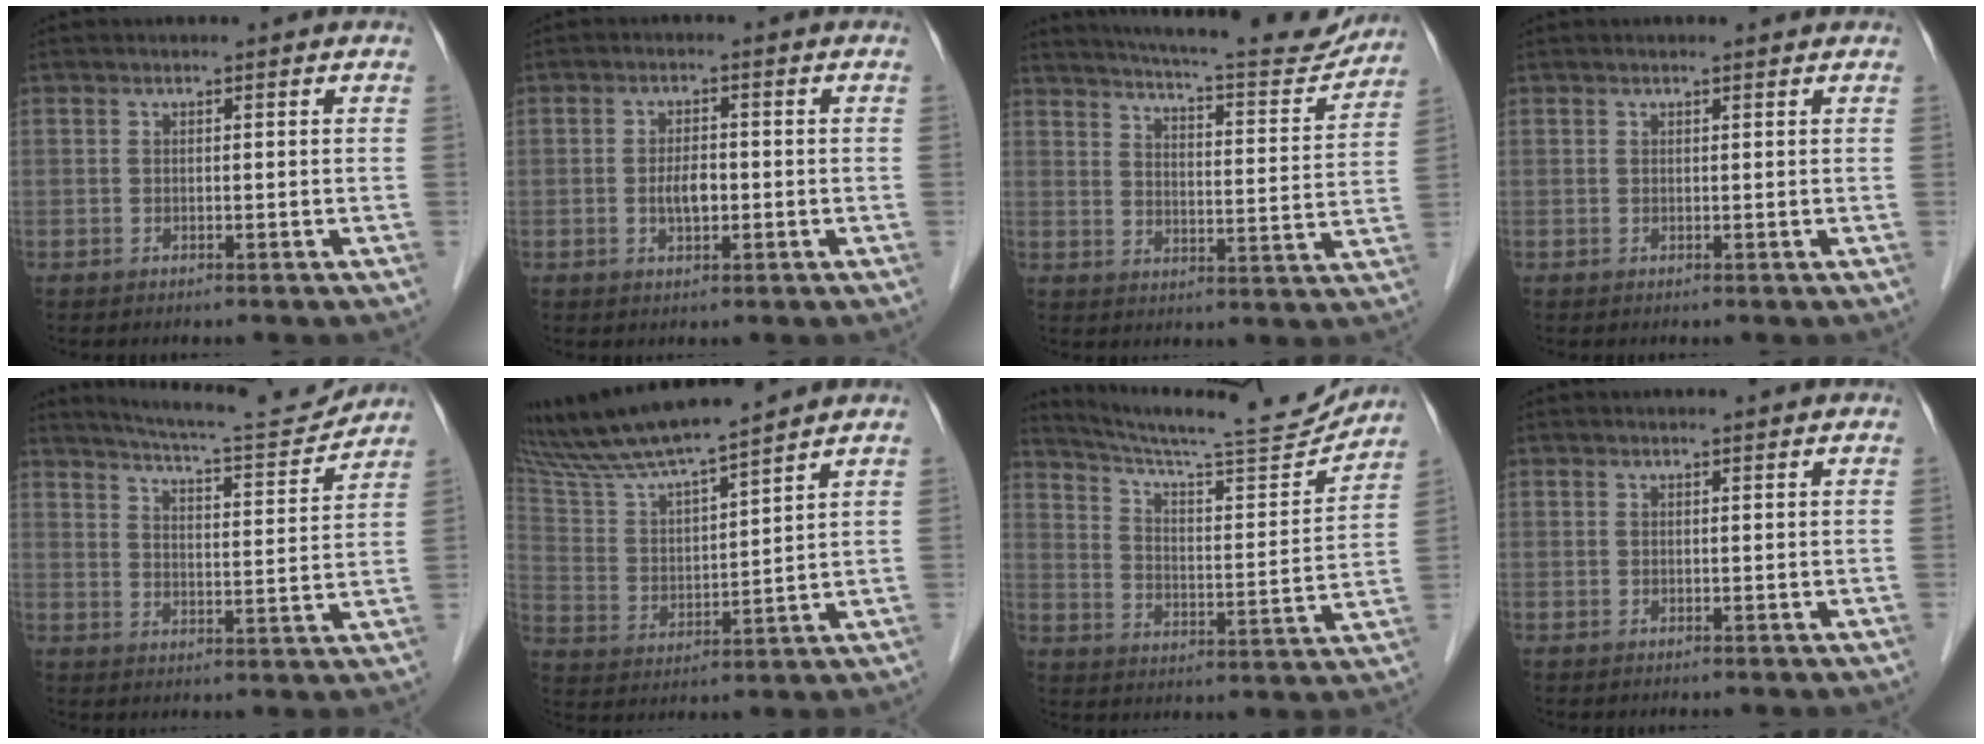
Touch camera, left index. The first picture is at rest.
{"total": 3.2, "force": [-0.6, 1.4, 2.8], "torque": [-0.053, 0.001, -0.011]}
{"total": 18.7, "force": [17.4, 2.3, 6.7], "torque": [-0.102, -0.030, 0.224]}
{"total": 1.0, "force": [0.9, 0.1, 0.4], "torque": [-0.009, 0.010, 0.014]}
{"total": 12.9, "force": [12.4, 0.2, 3.6], "torque": [-0.060, -0.006, 0.173]}
{"total": 13.2, "force": [12.1, -0.4, 5.4], "torque": [-0.115, 0.011, 0.228]}
{"total": 18.5, "force": [17.6, 0.4, 5.7], "torque": [-0.100, -0.043, 0.250]}
{"total": 1.0, "force": [0.9, 0.0, 0.3], "torque": [-0.006, 0.007, 0.013]}